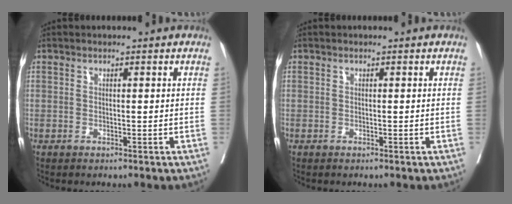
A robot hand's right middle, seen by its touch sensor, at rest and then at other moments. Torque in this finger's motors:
{"motor_torque": [0.01, -0.03, -0.02, -0.01]}